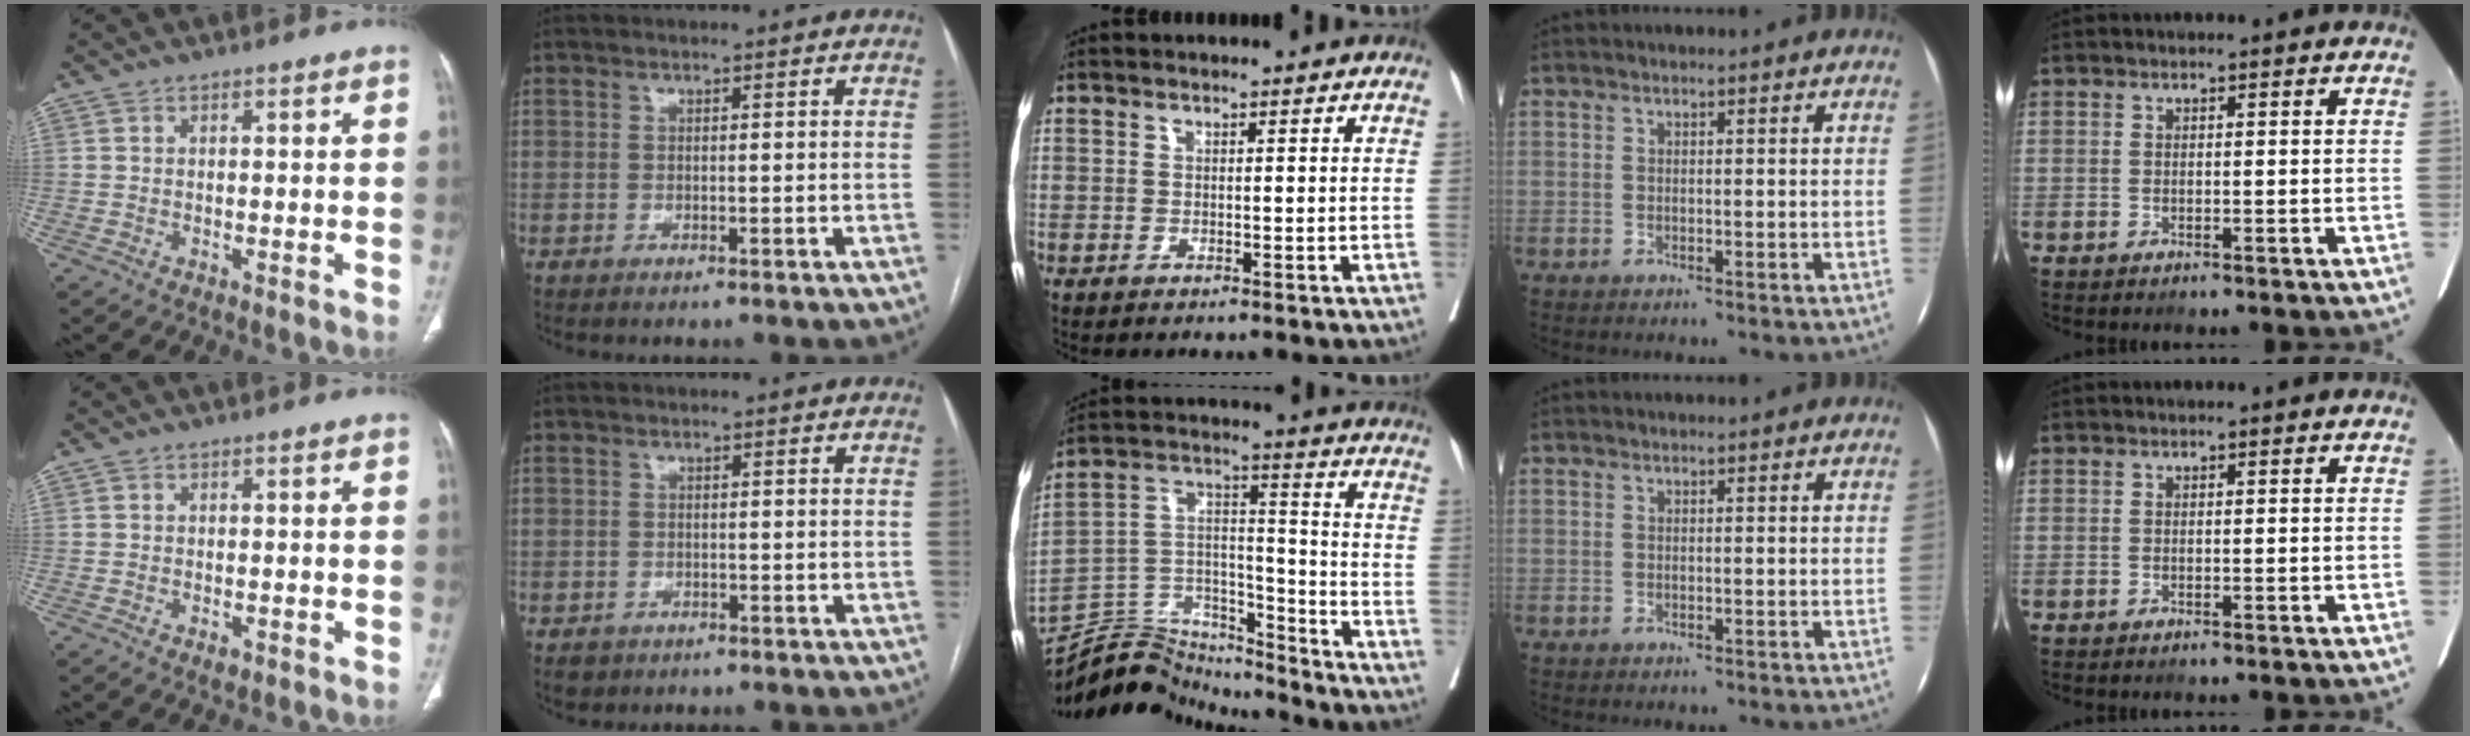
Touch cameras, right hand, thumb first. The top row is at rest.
{"thumb": {"total": 1.3, "force": [-0.7, 0.7, 0.8], "torque": [-0.011, 0.000, -0.008]}, "index": {"total": 2.2, "force": [-1.2, 1.8, 0.2], "torque": [-0.005, 0.004, -0.016]}, "middle": {"total": 15.3, "force": [-15.0, 2.5, 1.3], "torque": [-0.026, 0.047, -0.261]}}